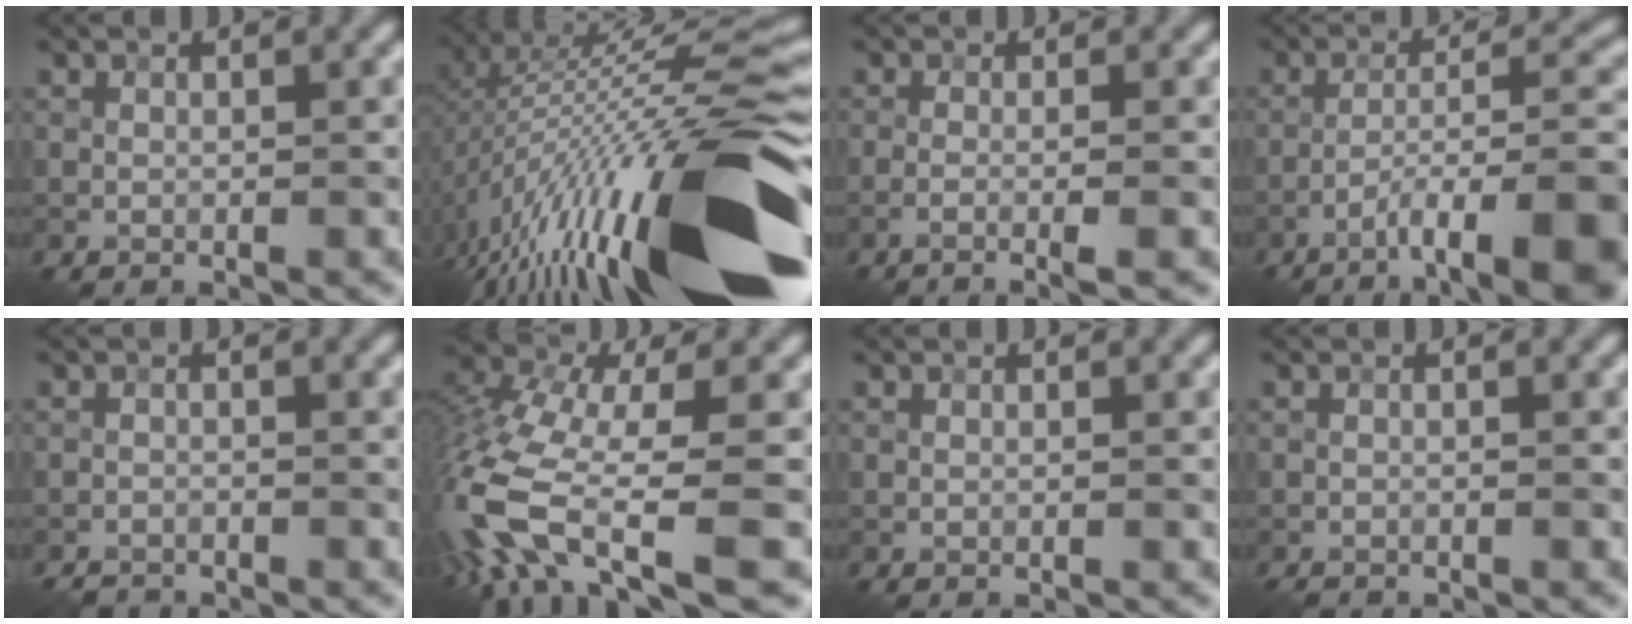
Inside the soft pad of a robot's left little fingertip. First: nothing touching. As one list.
[{"total": 20.5, "force": [-6.5, 5.2, 18.7], "torque": [-0.297, 0.004, -0.118]}, {"total": 2.6, "force": [-0.9, 0.6, 2.4], "torque": [-0.029, 0.002, -0.026]}, {"total": 11.5, "force": [-6.5, 2.7, 9.1], "torque": [-0.140, 0.013, -0.100]}, {"total": 1.9, "force": [-1.8, 0.5, 0.1], "torque": [-0.006, -0.002, -0.034]}, {"total": 13.9, "force": [-5.5, 6.1, 11.1], "torque": [-0.266, -0.013, -0.094]}, {"total": 0.0}, {"total": 0.9, "force": [-0.9, 0.2, 0.0], "torque": [0.002, -0.004, -0.018]}]